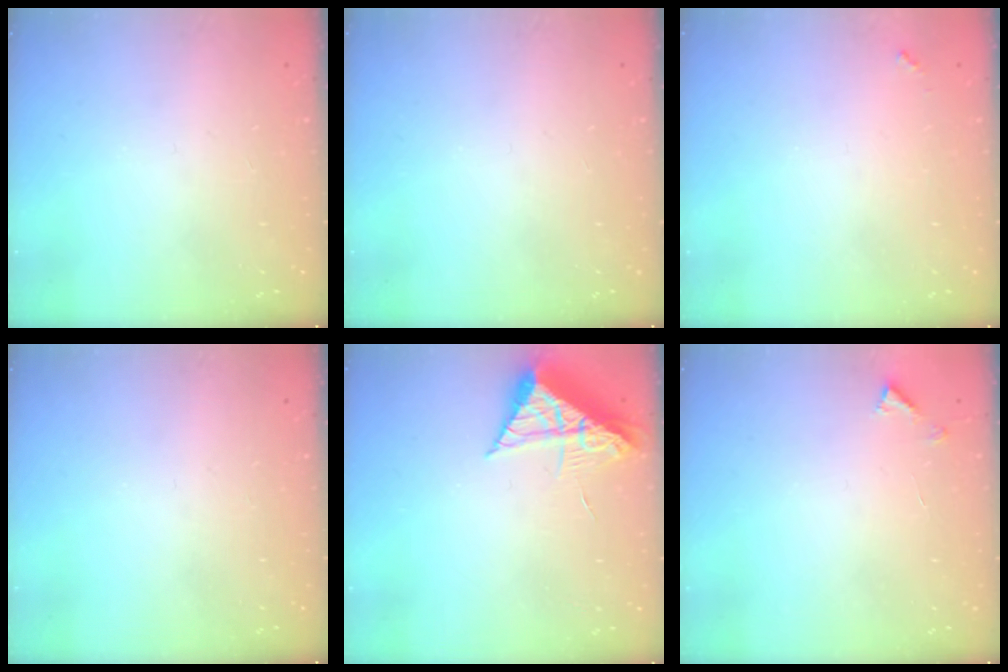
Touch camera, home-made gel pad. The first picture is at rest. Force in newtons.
{"total": 0.0}
{"total": 3.5, "press": 3.5, "slide": 0.3}
{"total": 0.0}
{"total": 9.4, "press": 9.4, "slide": 0.5}
{"total": 4.3, "press": 4.2, "slide": 0.3}